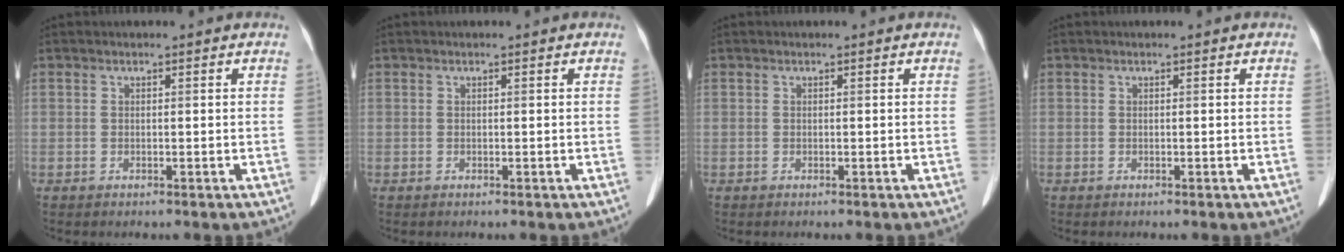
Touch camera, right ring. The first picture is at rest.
{"total": 0.0}
{"total": 0.0}
{"total": 0.0}